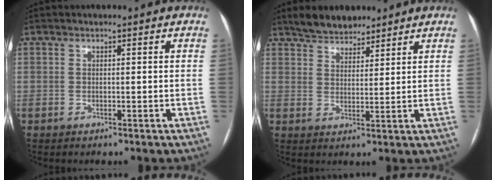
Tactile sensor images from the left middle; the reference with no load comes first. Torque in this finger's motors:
{"motor_torque": [0.32, -0.38, -0.04, -0.01]}